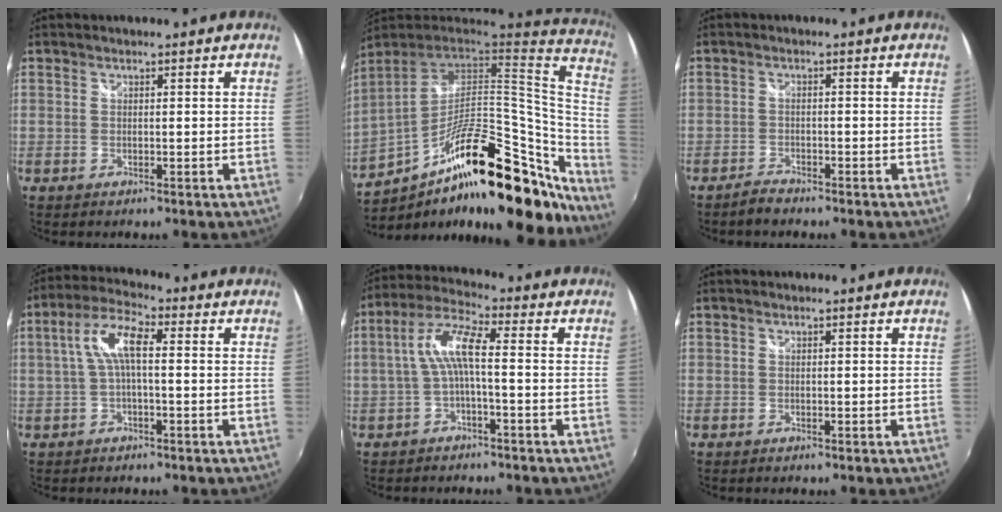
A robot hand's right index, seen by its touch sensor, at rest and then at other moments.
{"total": 33.3, "force": [-17.1, 11.5, 26.2], "torque": [-0.401, -0.019, -0.261]}
{"total": 2.3, "force": [-2.1, 0.6, 0.6], "torque": [-0.021, -0.001, -0.042]}
{"total": 6.8, "force": [0.0, 2.1, 6.4], "torque": [-0.135, 0.020, 0.001]}
{"total": 7.0, "force": [-1.2, 1.5, 6.8], "torque": [-0.156, 0.018, -0.022]}
{"total": 0.0}